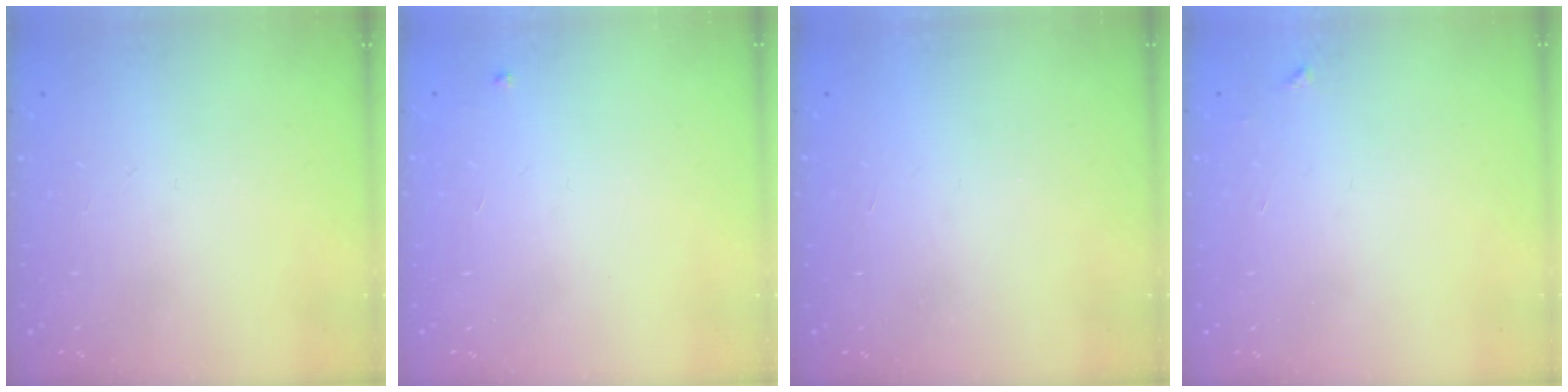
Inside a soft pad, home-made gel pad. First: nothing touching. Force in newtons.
{"total": 3.0, "press": 3.0, "slide": 0.5}
{"total": 1.6, "press": 1.6, "slide": 0.1}
{"total": 3.3, "press": 3.3, "slide": 0.4}